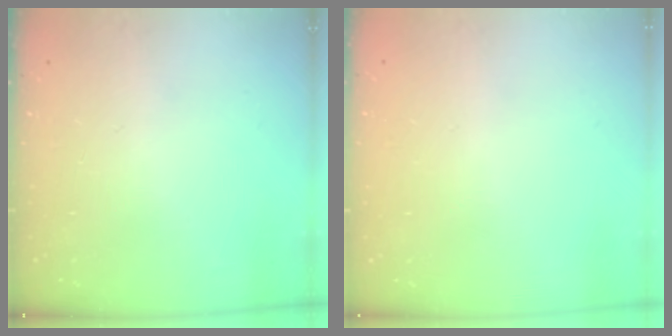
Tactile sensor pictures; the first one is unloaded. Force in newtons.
{"total": 0.0}